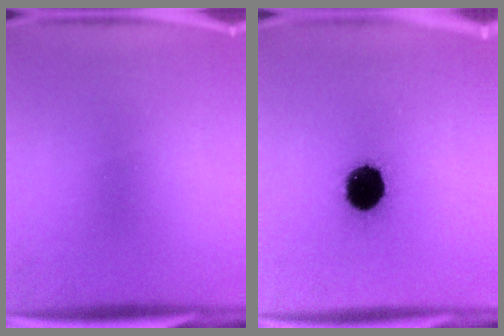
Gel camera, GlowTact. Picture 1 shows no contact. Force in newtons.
{"total": 15.6}